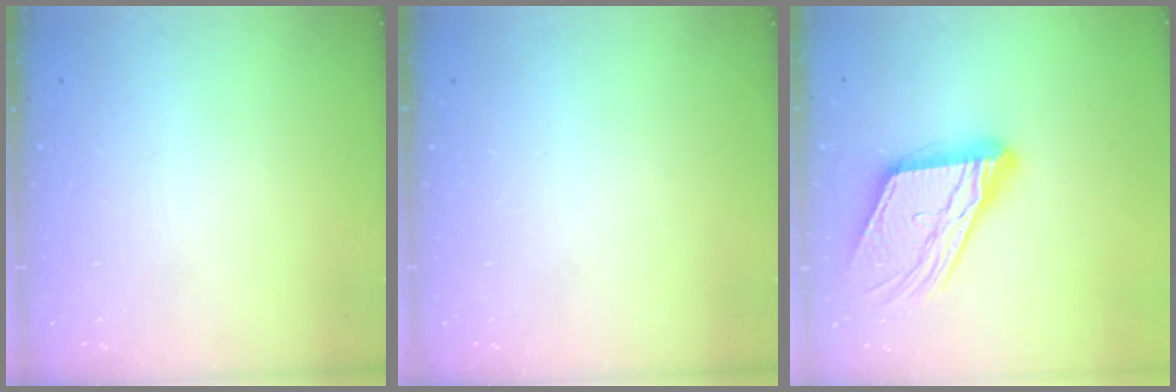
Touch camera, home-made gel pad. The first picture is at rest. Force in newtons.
{"total": 0.0}
{"total": 17.4, "press": 17.3, "slide": 1.9}